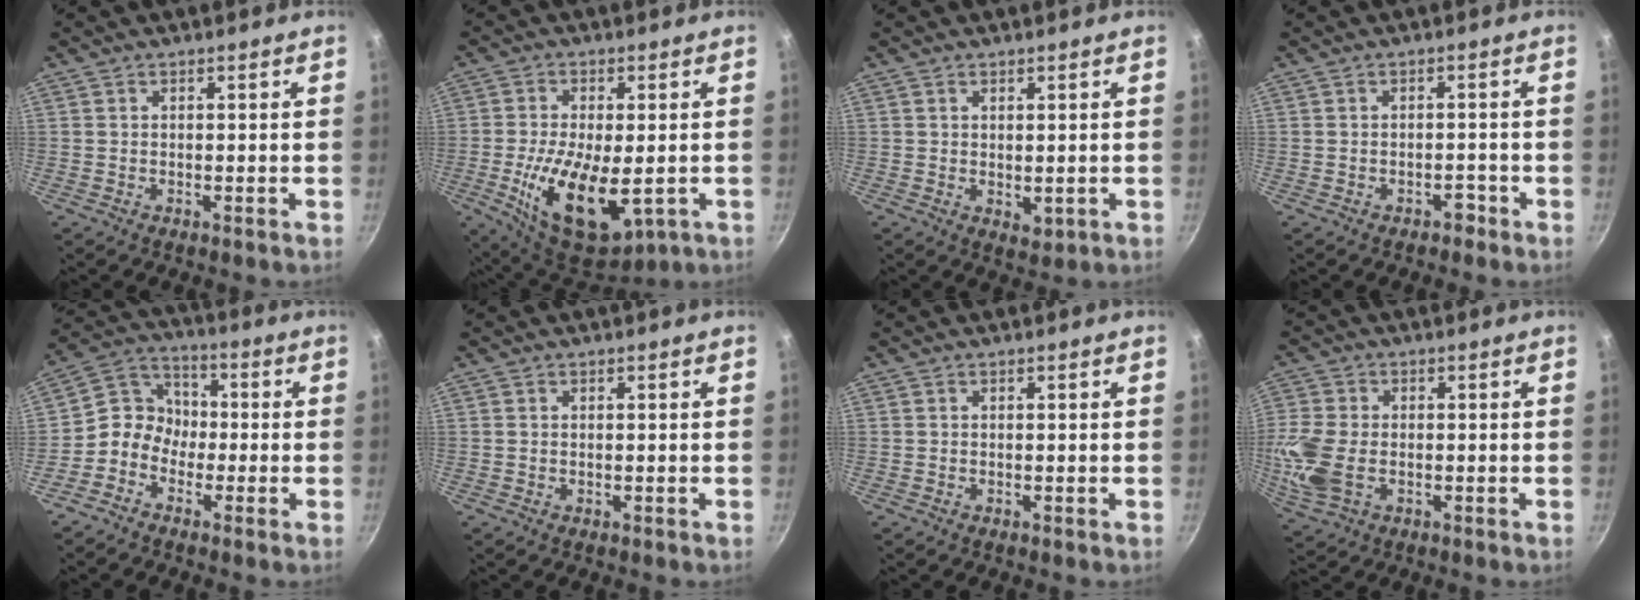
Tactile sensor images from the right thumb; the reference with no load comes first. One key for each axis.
{"total": 16.8, "fx": -3.3, "fy": 8.3, "fz": 14.2, "tx": -0.238, "ty": -0.006, "tz": -0.042}
{"total": 2.5, "fx": 0.8, "fy": 1.6, "fz": 1.8, "tx": -0.022, "ty": -0.009, "tz": 0.014}
{"total": 1.8, "fx": -1.3, "fy": 1.0, "fz": 0.7, "tx": 0.006, "ty": 0.021, "tz": -0.009}
{"total": 7.7, "fx": -2.5, "fy": 6.6, "fz": 3.1, "tx": -0.026, "ty": 0.037, "tz": -0.075}
{"total": 0.0}
{"total": 0.0}
{"total": 9.6, "fx": -1.8, "fy": 6.2, "fz": 7.1, "tx": -0.161, "ty": -0.001, "tz": -0.038}